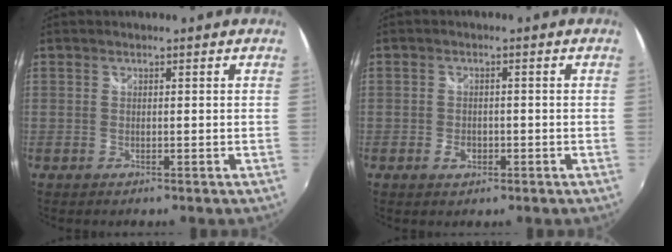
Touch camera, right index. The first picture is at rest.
{"total": 2.4, "force": [-1.1, 1.7, 1.2], "torque": [-0.023, -0.001, -0.019]}